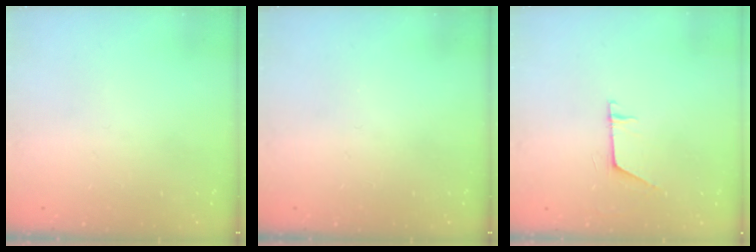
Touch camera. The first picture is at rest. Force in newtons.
{"total": 0.0}
{"total": 6.1, "press": 6.1, "slide": 0.5}